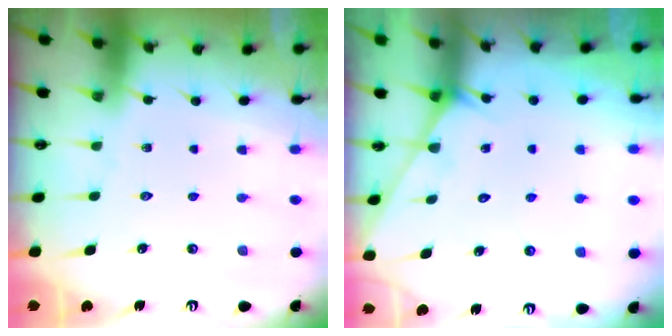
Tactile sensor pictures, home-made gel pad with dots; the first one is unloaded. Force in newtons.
{"total": 3.3, "press": 3.3, "slide": 0.3}